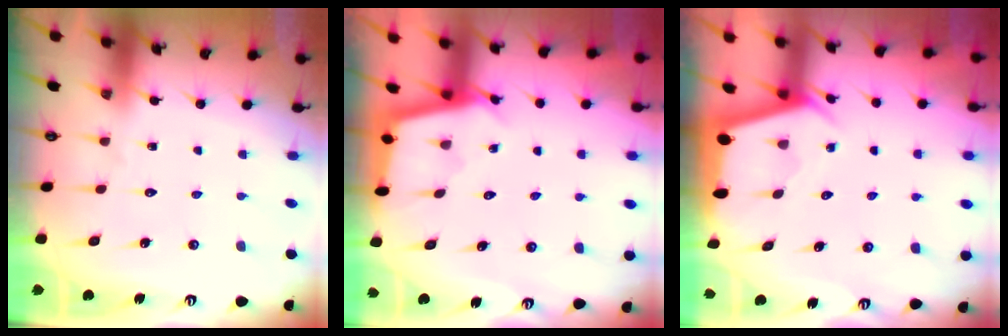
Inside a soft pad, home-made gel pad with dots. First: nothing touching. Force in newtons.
{"total": 2.9, "press": 2.9, "slide": 0.3}
{"total": 2.4, "press": 2.4, "slide": 0.3}